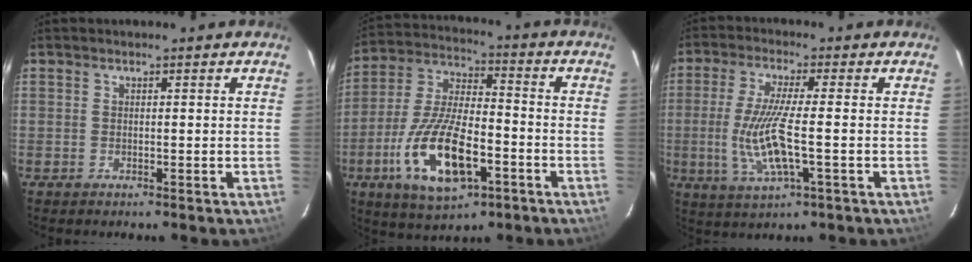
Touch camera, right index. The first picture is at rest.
{"total": 17.3, "force": [-7.0, 6.7, 14.3], "torque": [-0.299, -0.011, -0.124]}
{"total": 10.6, "force": [-1.9, 1.6, 10.4], "torque": [-0.213, -0.012, -0.034]}